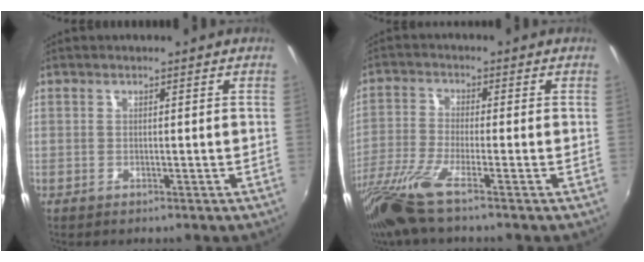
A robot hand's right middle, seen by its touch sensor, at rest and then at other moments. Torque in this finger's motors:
{"motor_torque": [1.06, -1.07, 0.62, 0.20]}